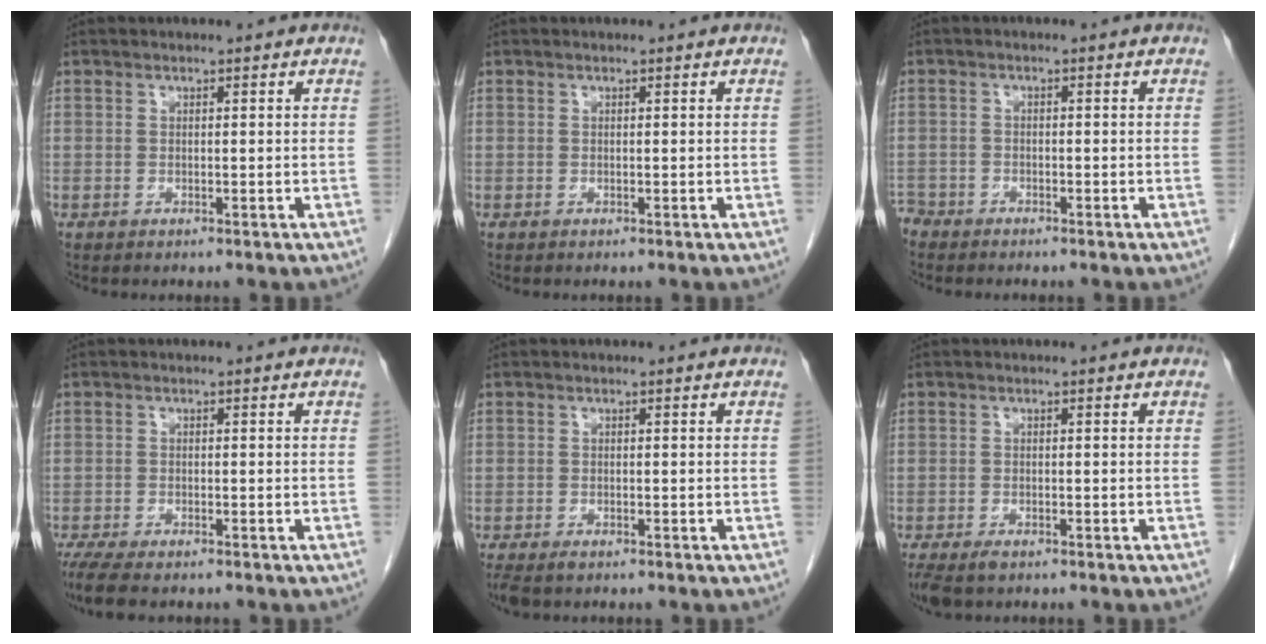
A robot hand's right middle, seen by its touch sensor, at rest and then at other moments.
{"total": 0.0}
{"total": 3.5, "force": [-3.2, 1.4, 0.4], "torque": [-0.005, -0.003, -0.057]}
{"total": 5.9, "force": [-4.7, 1.3, 3.3], "torque": [-0.061, -0.017, -0.073]}
{"total": 2.8, "force": [-2.1, 1.1, 1.5], "torque": [-0.032, -0.009, -0.035]}
{"total": 3.8, "force": [-2.8, 1.5, 2.1], "torque": [-0.043, -0.011, -0.047]}